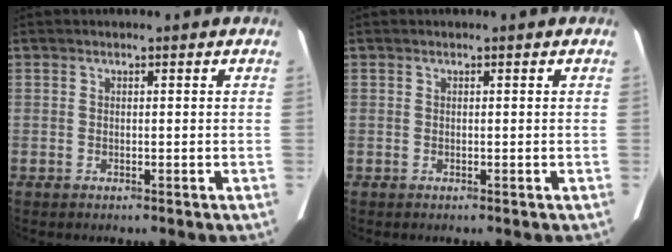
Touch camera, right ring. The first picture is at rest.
{"total": 0.0}